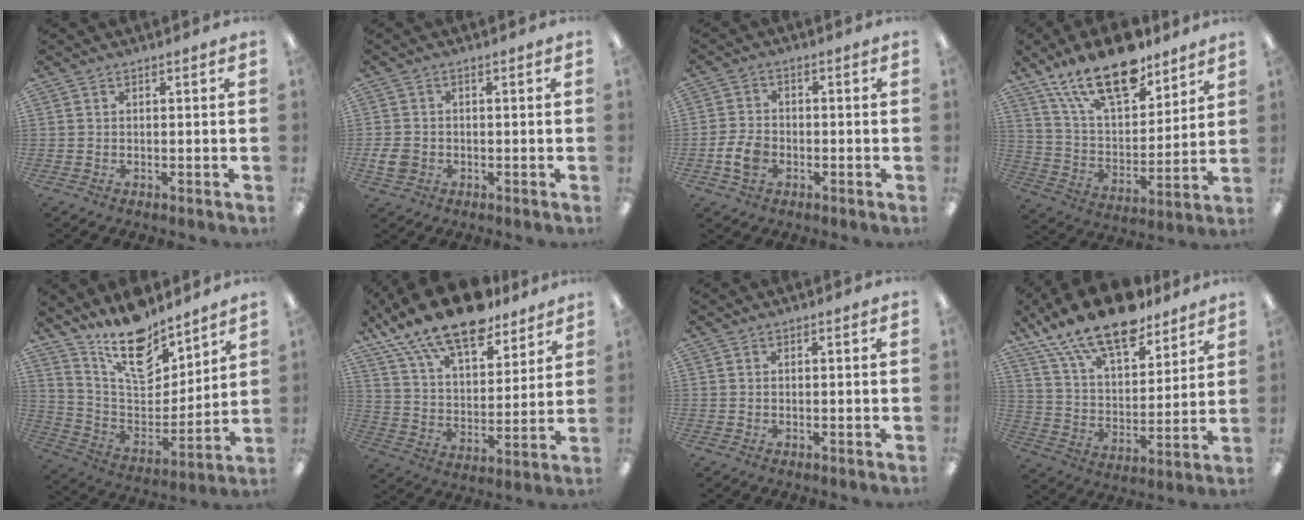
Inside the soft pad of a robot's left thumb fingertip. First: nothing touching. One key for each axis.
{"total": 3.9, "fx": -0.6, "fy": 3.3, "fz": 1.9, "tx": -0.036, "ty": -0.002, "tz": -0.013}
{"total": 5.7, "fx": -1.9, "fy": 4.0, "fz": 3.5, "tx": -0.076, "ty": 0.007, "tz": -0.035}
{"total": 20.9, "fx": 14.6, "fy": 9.0, "fz": 11.9, "tx": -0.214, "ty": -0.067, "tz": 0.256}
{"total": 17.6, "fx": 13.3, "fy": 7.9, "fz": 8.4, "tx": -0.151, "ty": -0.088, "tz": 0.238}
{"total": 17.5, "fx": 13.7, "fy": 6.4, "fz": 8.7, "tx": -0.162, "ty": -0.077, "tz": 0.240}
{"total": 0.0}
{"total": 19.0, "fx": 14.4, "fy": 7.1, "fz": 10.3, "tx": -0.187, "ty": -0.083, "tz": 0.253}